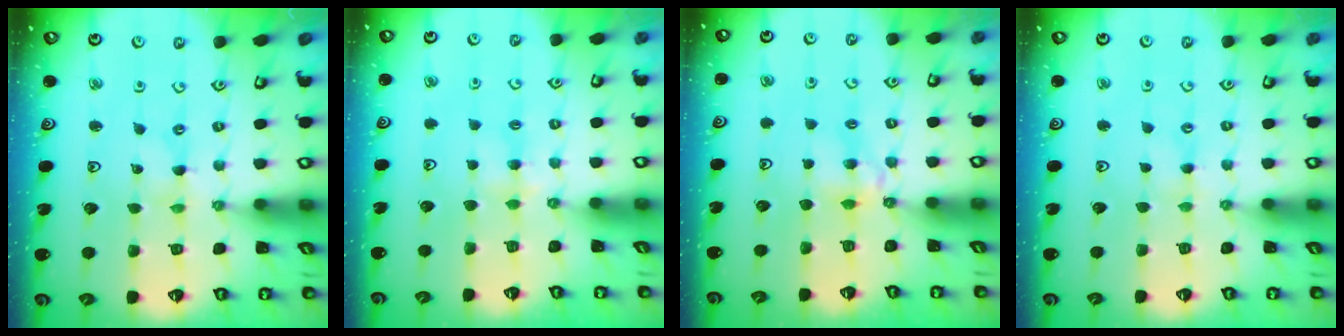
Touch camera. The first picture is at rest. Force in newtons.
{"total": 3.7, "press": 3.7, "slide": 0.6}
{"total": 4.6, "press": 4.6, "slide": 0.6}
{"total": 1.8, "press": 1.8, "slide": 0.4}